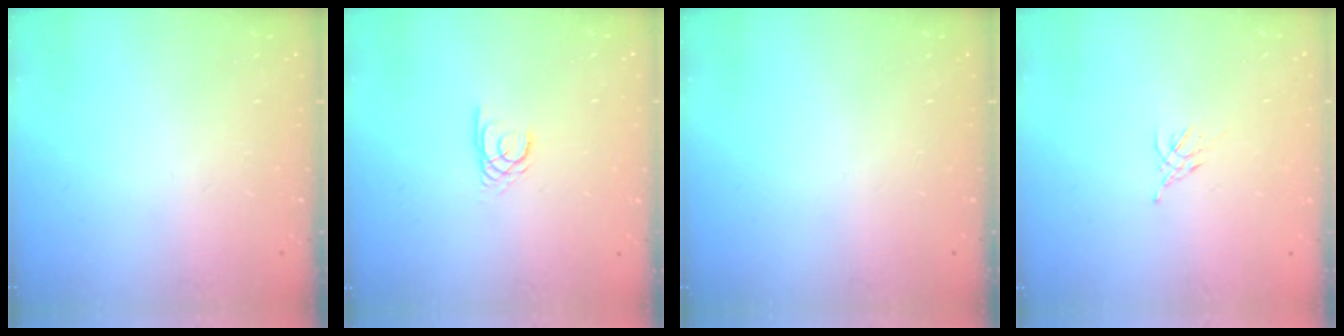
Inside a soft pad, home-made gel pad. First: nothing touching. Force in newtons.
{"total": 2.4, "press": 2.4, "slide": 0.2}
{"total": 0.0}
{"total": 1.9, "press": 1.8, "slide": 0.5}